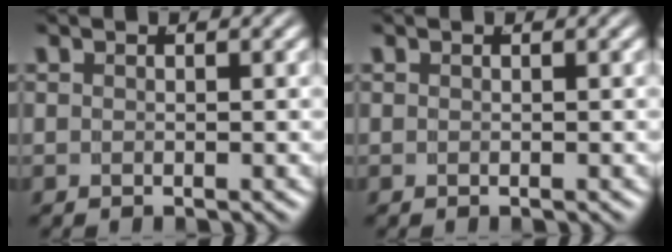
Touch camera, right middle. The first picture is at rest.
{"total": 0.0}